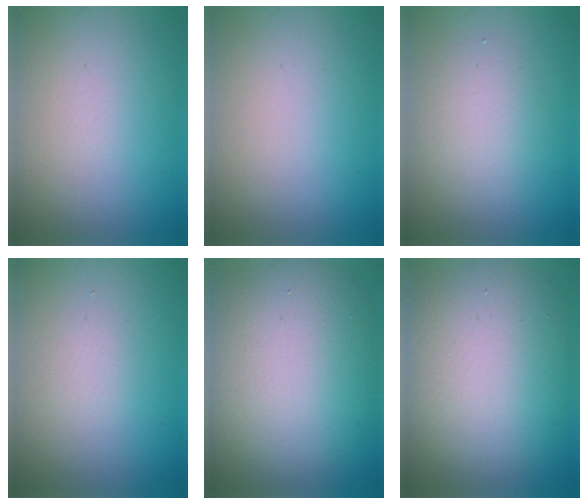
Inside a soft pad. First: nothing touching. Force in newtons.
{"total": 0.0}
{"total": 2.7, "press": 2.7, "slide": 0.0}
{"total": 1.2, "press": 1.2, "slide": 0.0}
{"total": 13.1, "press": 13.0, "slide": 0.6}
{"total": 11.5, "press": 11.4, "slide": 1.2}